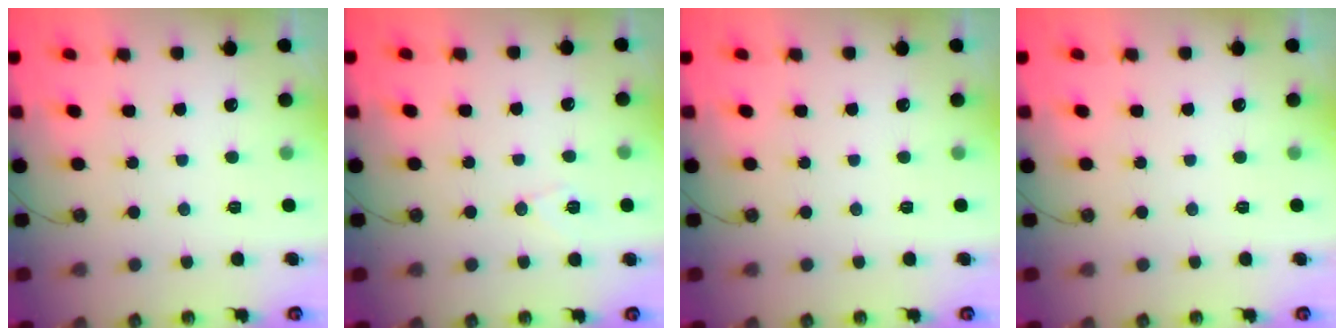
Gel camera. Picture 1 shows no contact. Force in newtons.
{"total": 6.6, "press": 6.2, "slide": 2.4}
{"total": 0.0}
{"total": 0.0}